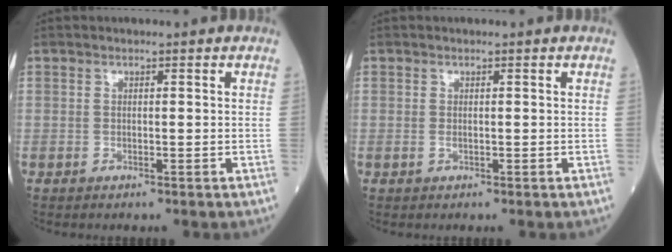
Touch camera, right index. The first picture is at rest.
{"total": 0.0}